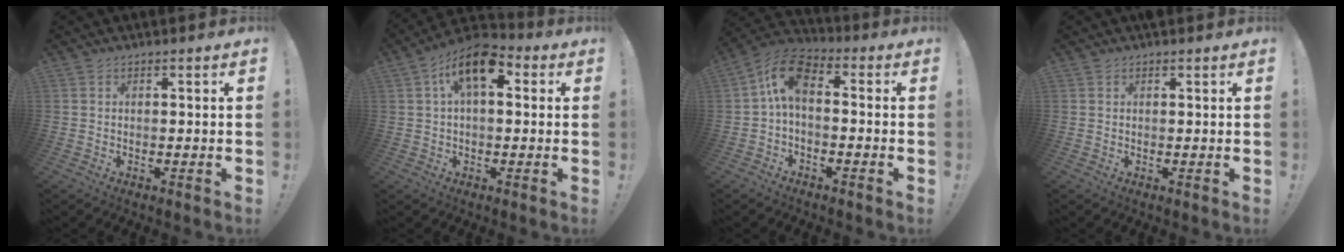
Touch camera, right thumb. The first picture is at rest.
{"total": 11.8, "force": [4.2, 5.9, 9.4], "torque": [-0.142, -0.008, 0.076]}
{"total": 9.3, "force": [0.7, 5.5, 7.5], "torque": [-0.140, 0.012, 0.017]}
{"total": 0.7, "force": [0.6, 0.3, 0.1], "torque": [0.015, -0.008, 0.009]}